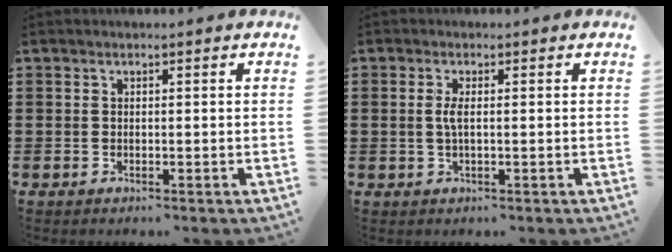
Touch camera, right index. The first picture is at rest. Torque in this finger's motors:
{"motor_torque": [0.37, 0.37, 0.32, 0.04]}